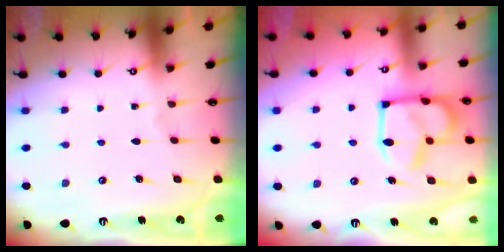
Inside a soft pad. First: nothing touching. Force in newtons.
{"total": 12.8, "press": 12.8, "slide": 1.3}